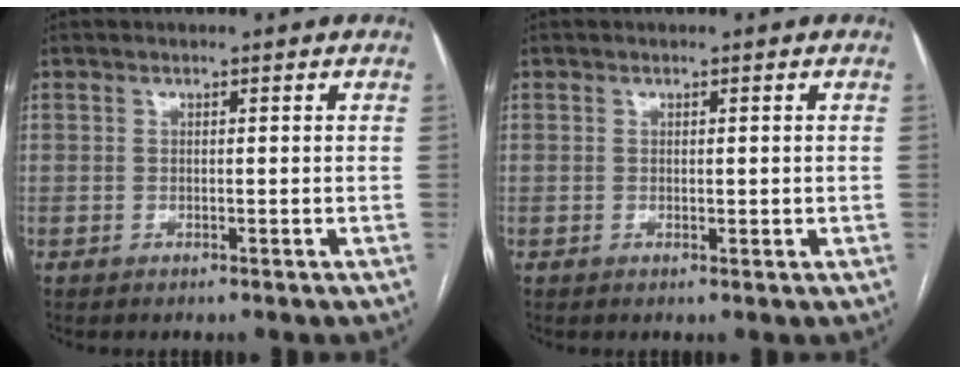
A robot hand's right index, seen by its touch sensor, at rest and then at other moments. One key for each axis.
{"total": 0.8, "fx": 0.0, "fy": 0.4, "fz": 0.7, "tx": -0.010, "ty": -0.003, "tz": 0.001}